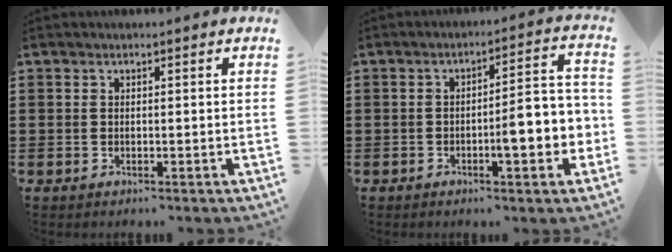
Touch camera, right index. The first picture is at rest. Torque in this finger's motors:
{"motor_torque": [2.14, 0.00, 0.28, 0.11]}